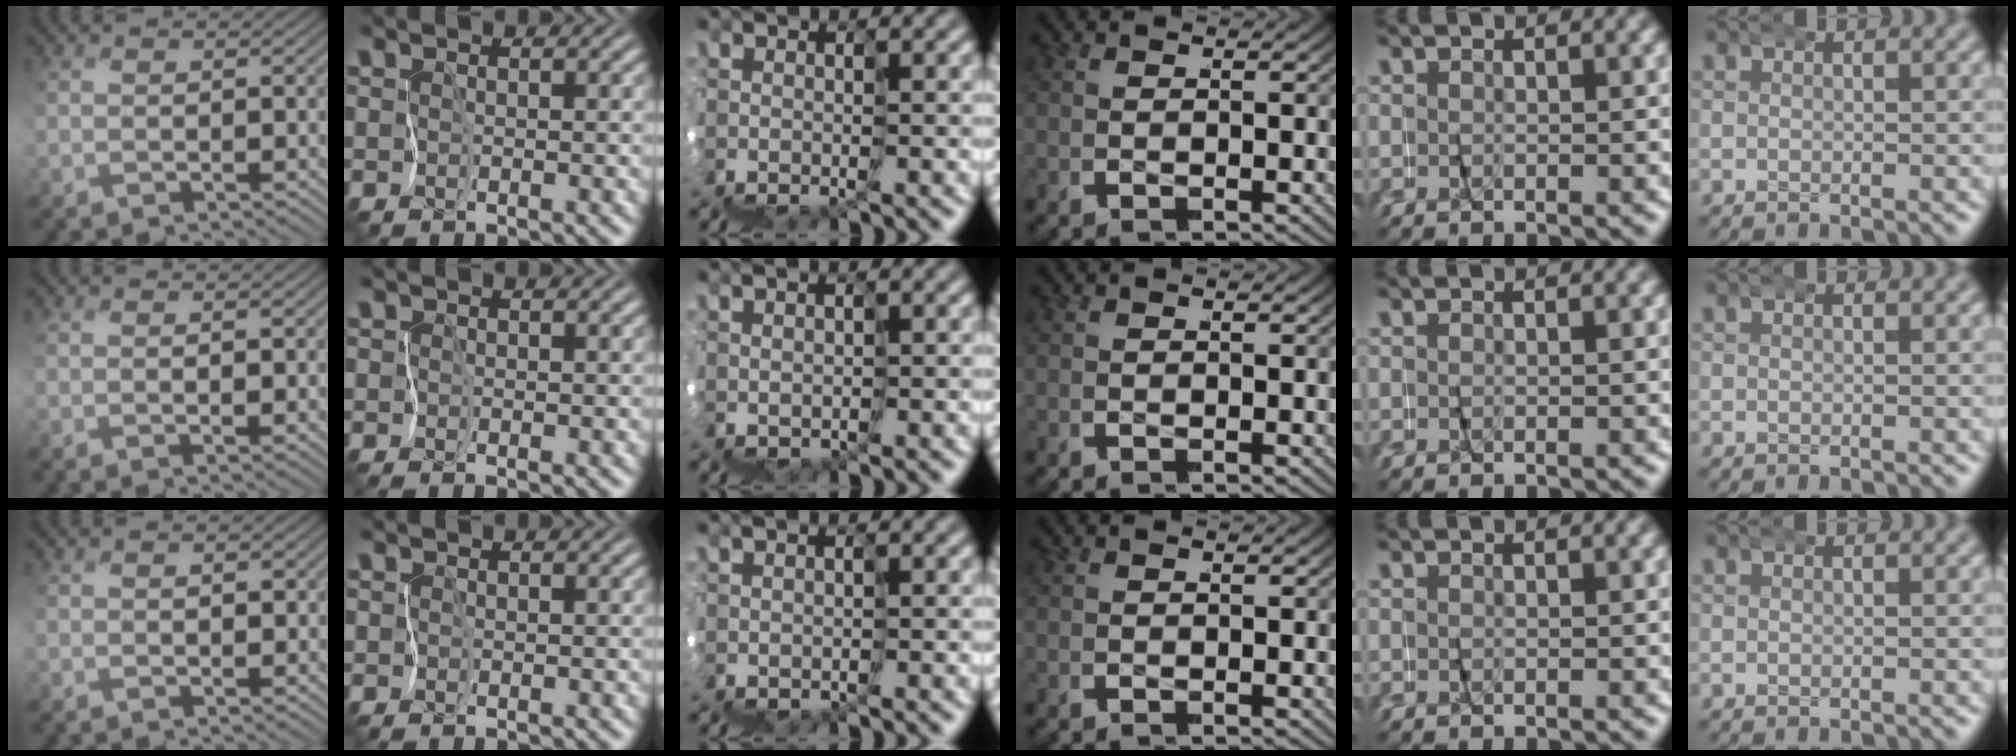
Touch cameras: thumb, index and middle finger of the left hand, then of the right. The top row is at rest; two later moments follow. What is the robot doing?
{"motion": "wrap", "object": "napkin"}